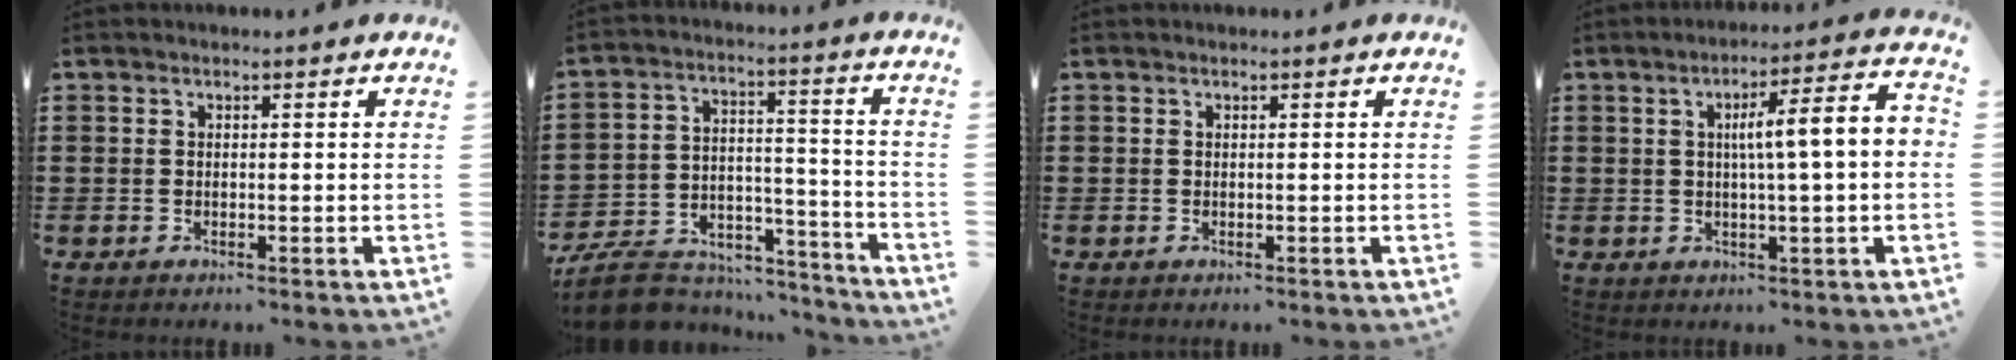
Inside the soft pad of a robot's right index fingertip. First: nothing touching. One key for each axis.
{"total": 8.7, "fx": -7.6, "fy": 3.4, "fz": 2.4, "tx": -0.055, "ty": 0.018, "tz": -0.148}
{"total": 0.0}
{"total": 7.2, "fx": 0.3, "fy": 0.1, "fz": 7.2, "tx": -0.125, "ty": -0.003, "tz": -0.008}